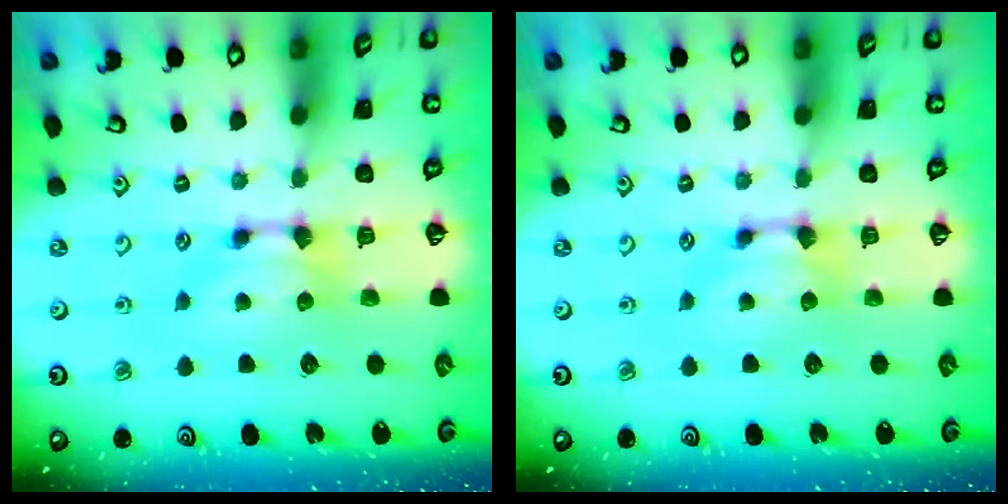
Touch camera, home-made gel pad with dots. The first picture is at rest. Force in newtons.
{"total": 0.0}